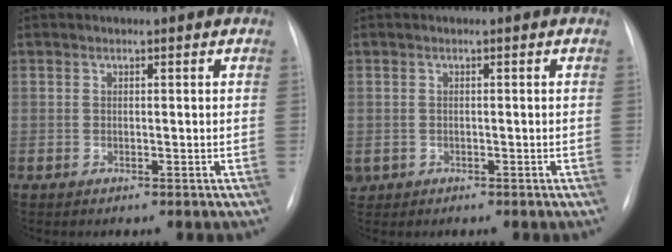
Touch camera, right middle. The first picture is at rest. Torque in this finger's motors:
{"motor_torque": [0.20, -0.13, 0.00, 0.00]}